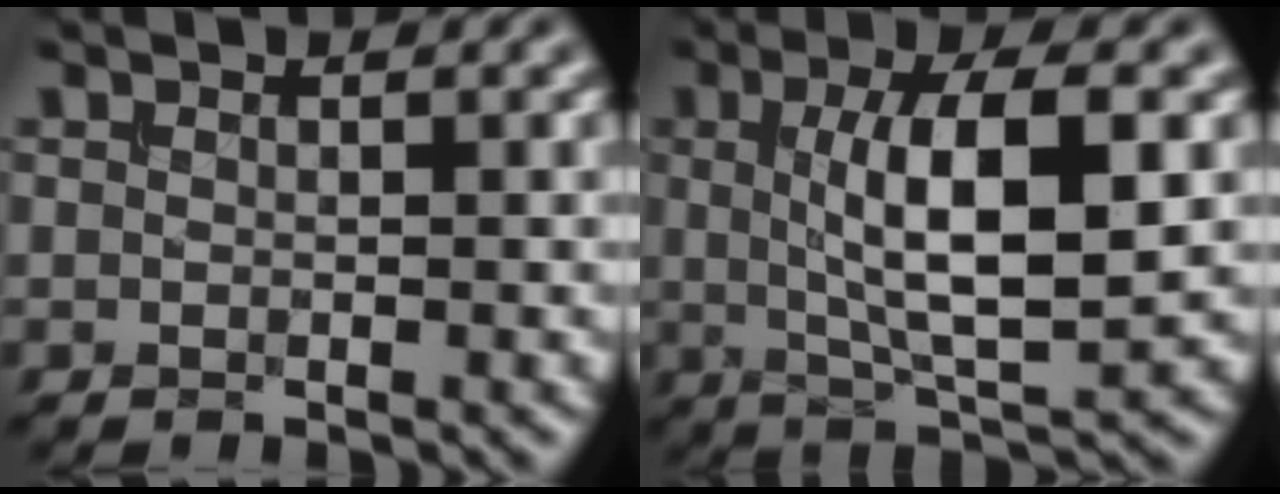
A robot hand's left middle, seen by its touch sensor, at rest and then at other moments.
{"total": 8.0, "force": [0.8, 2.1, 7.6], "torque": [-0.127, -0.001, 0.016]}